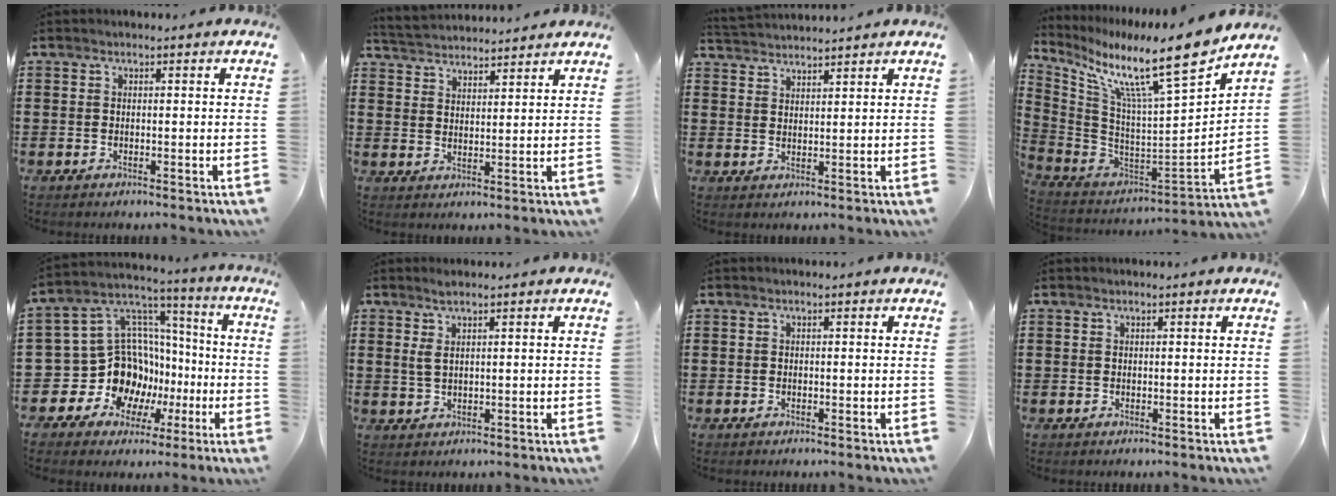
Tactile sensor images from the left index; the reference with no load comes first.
{"total": 3.4, "force": [3.4, 0.2, 0.0], "torque": [-0.013, -0.013, 0.062]}
{"total": 2.5, "force": [2.4, -0.3, -0.3], "torque": [-0.002, -0.007, 0.047]}
{"total": 13.0, "force": [9.8, 0.1, 8.6], "torque": [-0.173, -0.084, 0.149]}
{"total": 12.5, "force": [-2.7, 11.6, 3.5], "torque": [-0.117, -0.026, -0.025]}
{"total": 2.4, "force": [1.2, 0.5, 2.0], "torque": [-0.041, 0.002, 0.021]}
{"total": 0.0}
{"total": 0.0}